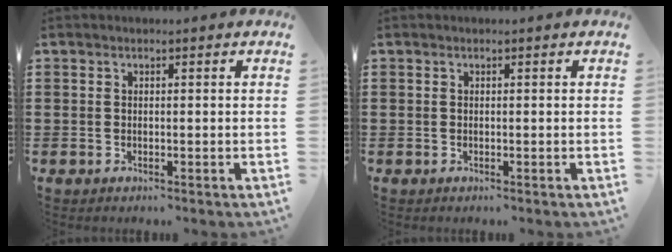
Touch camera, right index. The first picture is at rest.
{"total": 0.0}